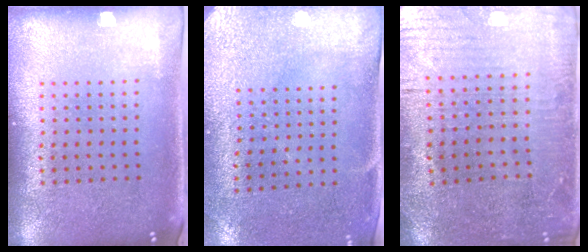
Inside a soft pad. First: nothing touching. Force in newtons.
{"total": 3.0, "press": 2.4, "slide": 1.8}
{"total": 1.1, "press": 1.0, "slide": 0.4}